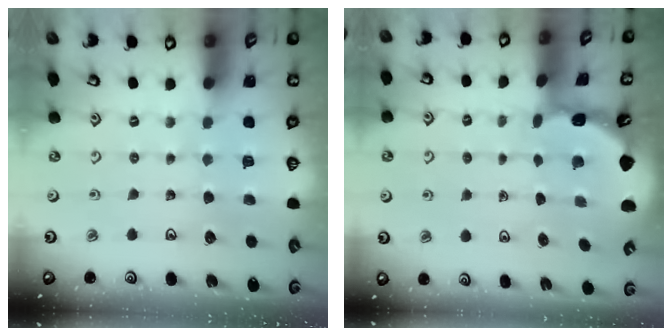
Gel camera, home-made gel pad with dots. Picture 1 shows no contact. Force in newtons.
{"total": 1.8, "press": 1.8, "slide": 0.1}